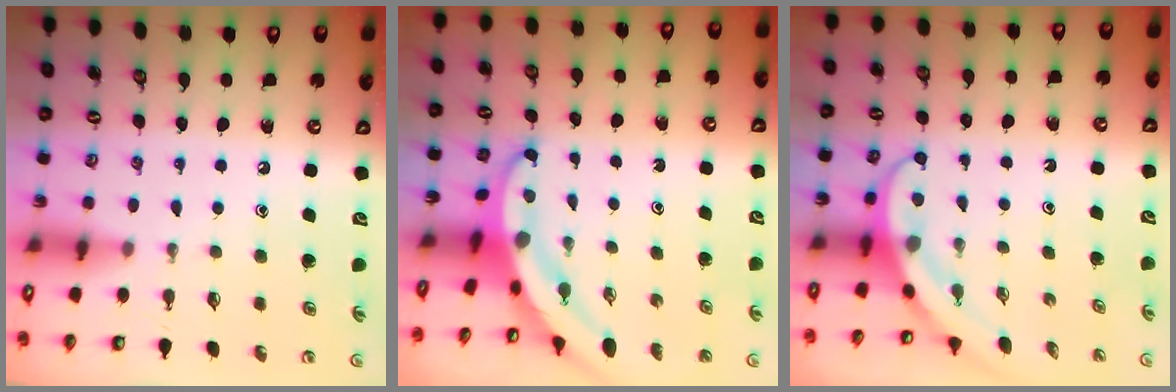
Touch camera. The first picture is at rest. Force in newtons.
{"total": 4.6, "press": 4.6, "slide": 0.4}
{"total": 3.8, "press": 3.8, "slide": 0.3}